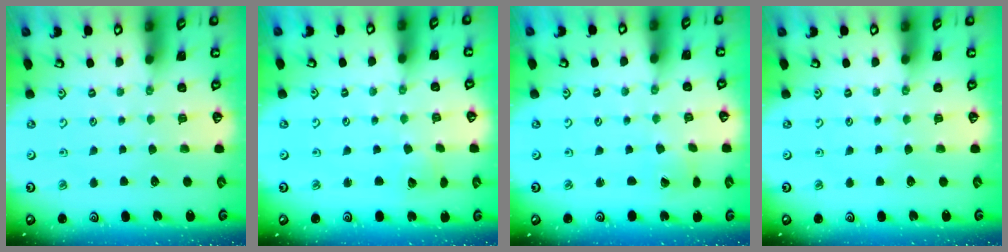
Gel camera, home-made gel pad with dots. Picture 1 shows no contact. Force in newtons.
{"total": 5.7, "press": 5.7, "slide": 0.3}
{"total": 0.8, "press": 0.8, "slide": 0.1}
{"total": 0.0}